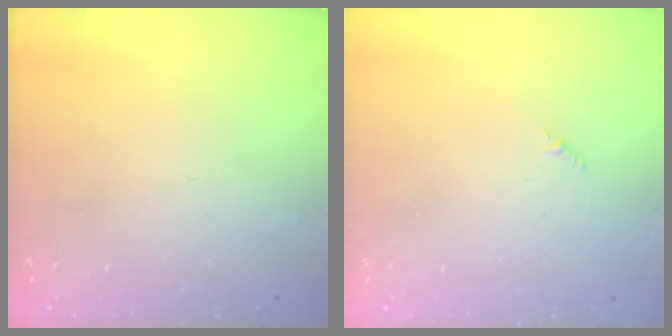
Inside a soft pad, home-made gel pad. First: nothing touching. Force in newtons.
{"total": 1.2, "press": 1.1, "slide": 0.6}